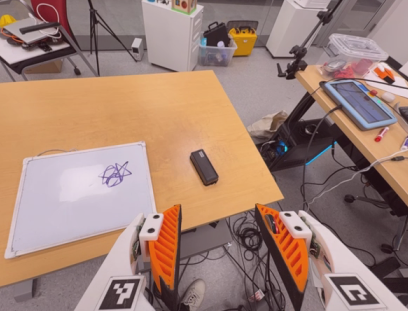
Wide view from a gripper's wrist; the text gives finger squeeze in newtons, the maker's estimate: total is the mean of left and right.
{"total": 0.0}